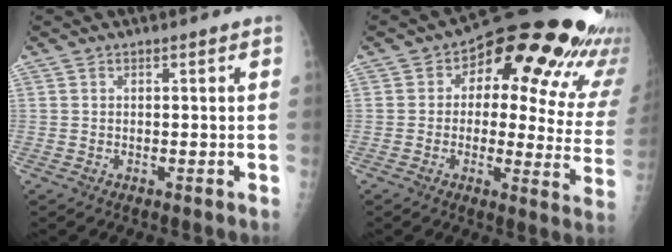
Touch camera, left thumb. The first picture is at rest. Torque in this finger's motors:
{"motor_torque": [0.42, 0.66, 0.06, -0.28, 0.14]}